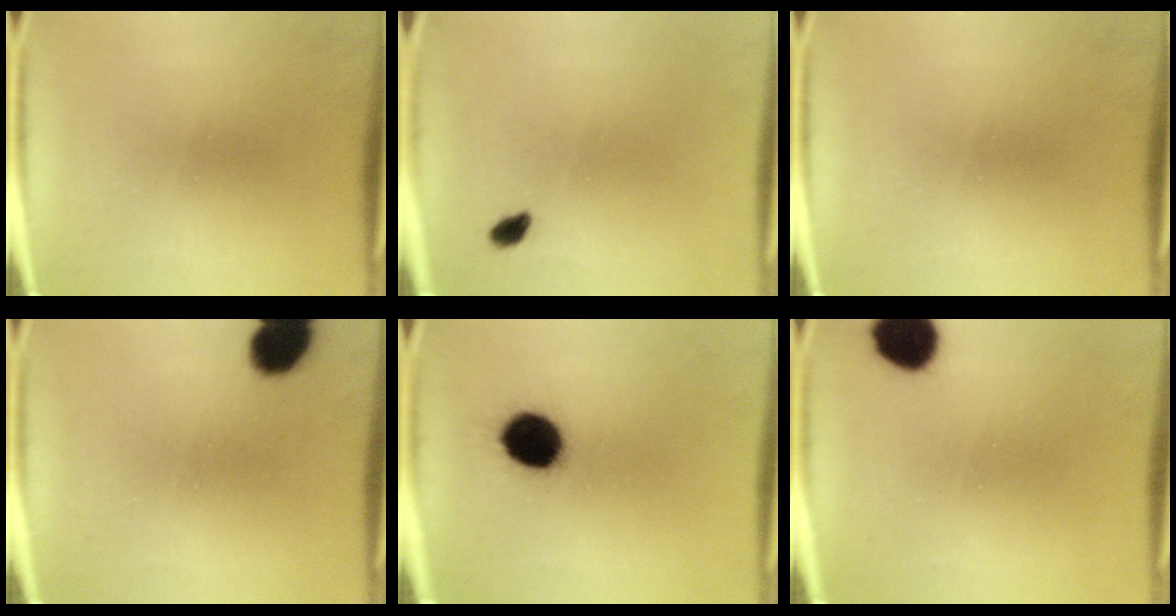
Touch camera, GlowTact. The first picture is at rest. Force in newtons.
{"total": 1.9}
{"total": 0.0}
{"total": 7.7}
{"total": 10.2}
{"total": 9.8}